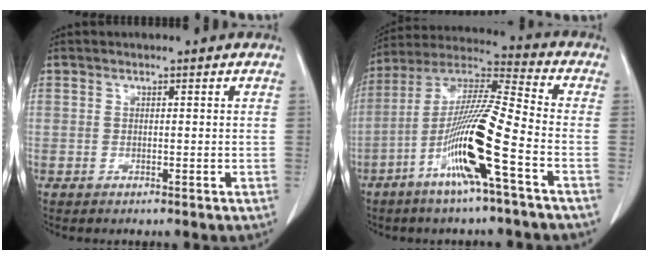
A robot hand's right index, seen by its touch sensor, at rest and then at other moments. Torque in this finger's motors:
{"motor_torque": [2.14, 0.00, 0.94, 0.21]}